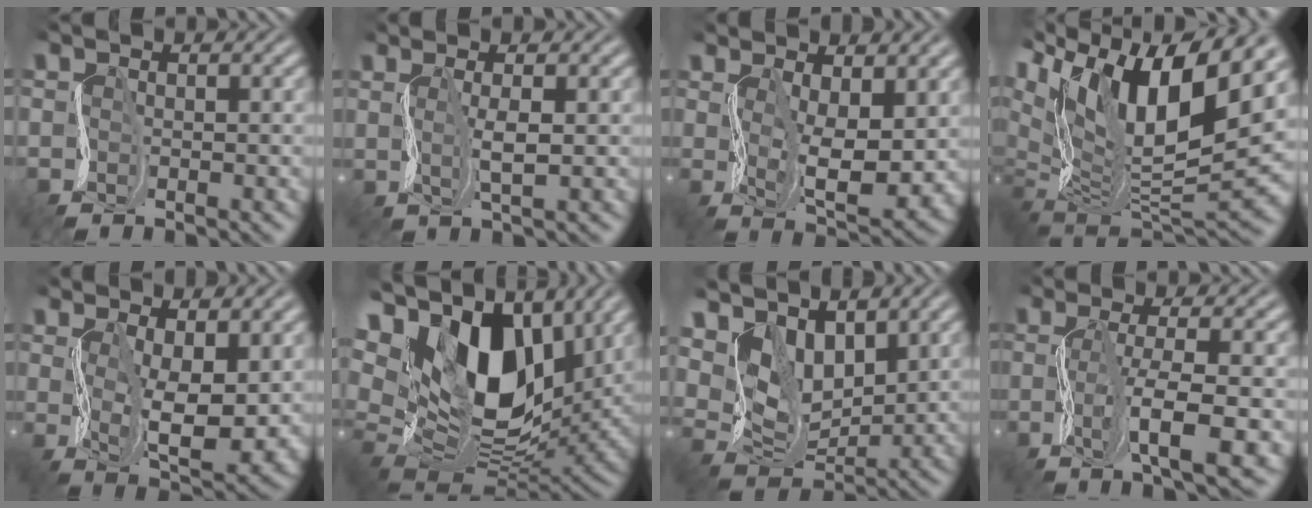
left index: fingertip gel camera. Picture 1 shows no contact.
{"total": 1.8, "force": [1.0, 0.2, 1.4], "torque": [-0.031, 0.005, 0.021]}
{"total": 7.3, "force": [1.1, 2.8, 6.6], "torque": [-0.123, -0.009, 0.025]}
{"total": 14.1, "force": [6.0, 7.3, 10.5], "torque": [-0.191, 0.016, 0.106]}
{"total": 8.1, "force": [0.8, 3.2, 7.4], "torque": [-0.133, -0.010, 0.022]}
{"total": 16.6, "force": [7.6, 9.6, 11.2], "torque": [-0.213, 0.035, 0.126]}
{"total": 6.6, "force": [4.4, 3.6, 3.2], "torque": [-0.076, -0.002, 0.085]}
{"total": 6.3, "force": [-1.3, 1.4, 6.0], "torque": [-0.104, 0.007, -0.025]}